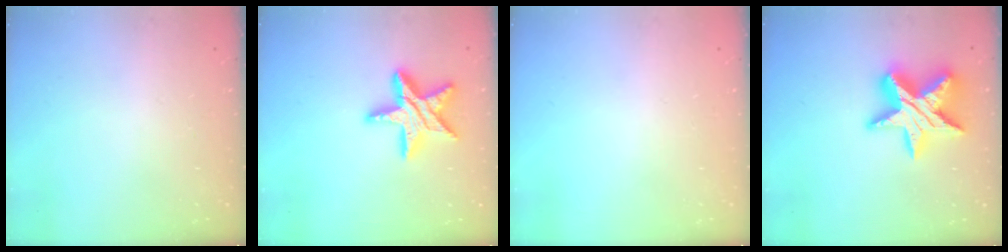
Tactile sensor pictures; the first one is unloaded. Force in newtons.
{"total": 16.8, "press": 16.8, "slide": 1.1}
{"total": 0.0}
{"total": 18.5, "press": 18.4, "slide": 1.4}